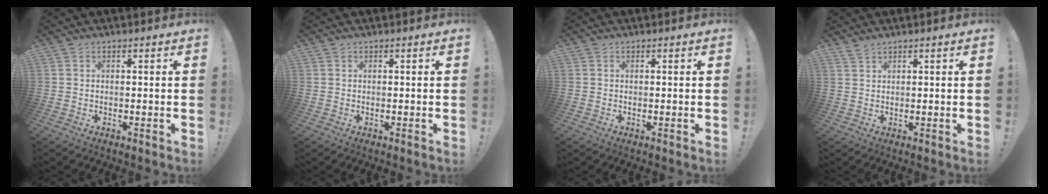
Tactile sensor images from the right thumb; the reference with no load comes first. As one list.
[{"total": 0.0}, {"total": 0.0}, {"total": 1.7, "force": [1.5, 0.4, 0.7], "torque": [-0.013, -0.005, 0.028]}]